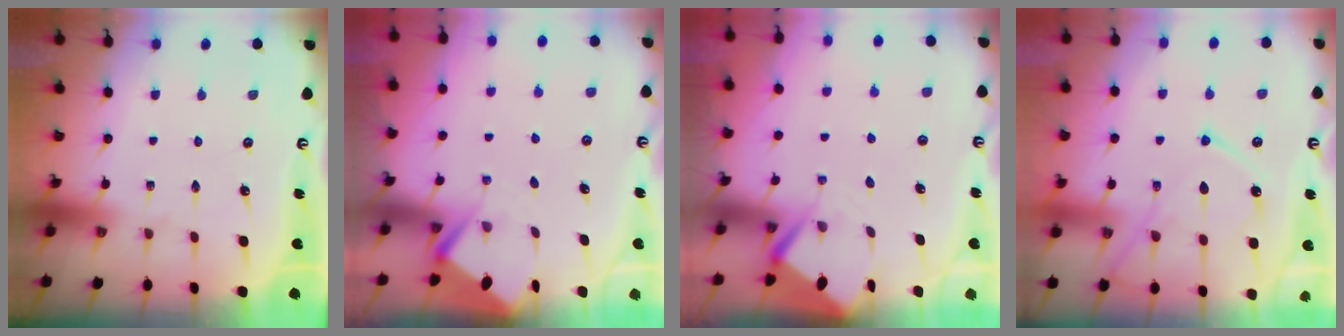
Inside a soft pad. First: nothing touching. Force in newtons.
{"total": 2.9, "press": 2.8, "slide": 0.4}
{"total": 3.4, "press": 3.4, "slide": 0.3}
{"total": 11.4, "press": 11.4, "slide": 1.3}